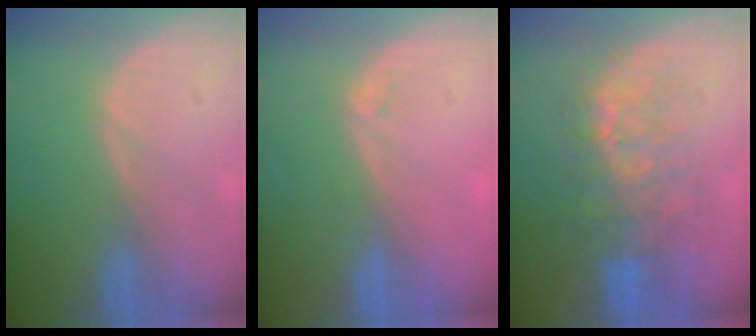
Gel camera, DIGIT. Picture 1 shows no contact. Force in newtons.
{"total": 0.6, "press": 0.6, "slide": 0.2}
{"total": 9.9, "press": 8.5, "slide": 5.1}